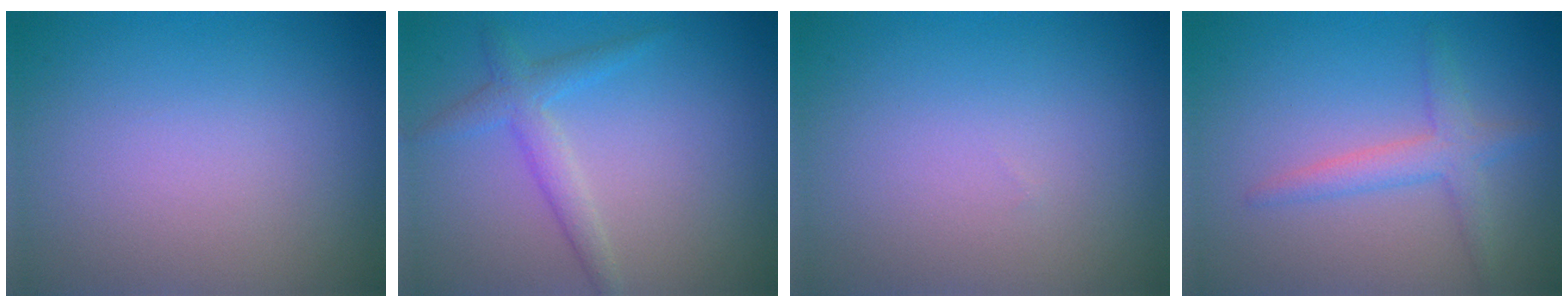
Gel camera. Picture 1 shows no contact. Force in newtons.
{"total": 2.4, "press": 2.4, "slide": 0.1}
{"total": 0.0}
{"total": 2.5, "press": 2.5, "slide": 0.1}